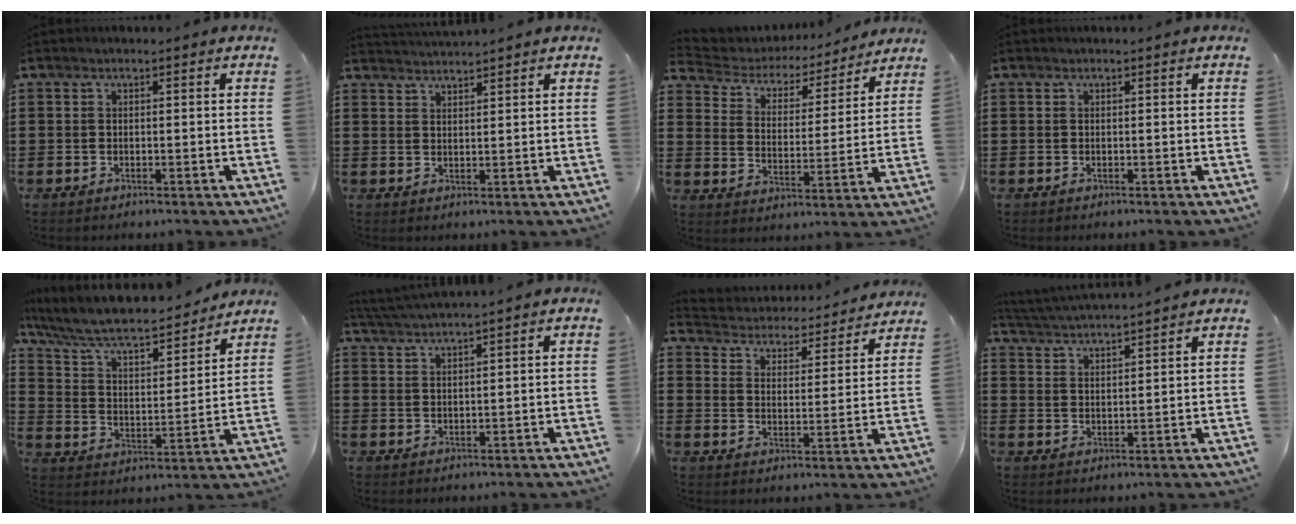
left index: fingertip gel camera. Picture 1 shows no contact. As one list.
[{"total": 2.0, "force": [1.9, -0.4, -0.1], "torque": [-0.002, -0.006, 0.037]}, {"total": 4.2, "force": [4.0, 0.9, 0.6], "torque": [-0.039, -0.031, 0.061]}, {"total": 0.0}, {"total": 7.3, "force": [6.4, 1.1, 3.2], "torque": [-0.091, -0.047, 0.104]}, {"total": 2.3, "force": [2.2, -0.7, 0.5], "torque": [-0.016, -0.006, 0.040]}, {"total": 3.9, "force": [3.9, -0.1, -0.2], "torque": [-0.022, -0.037, 0.061]}, {"total": 3.4, "force": [3.3, -0.7, 0.3], "torque": [-0.020, -0.021, 0.057]}]